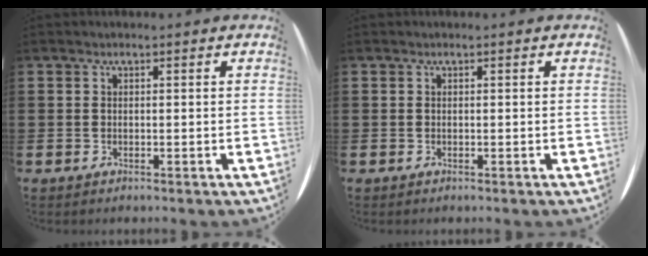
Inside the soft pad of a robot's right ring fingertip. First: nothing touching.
{"total": 0.0}